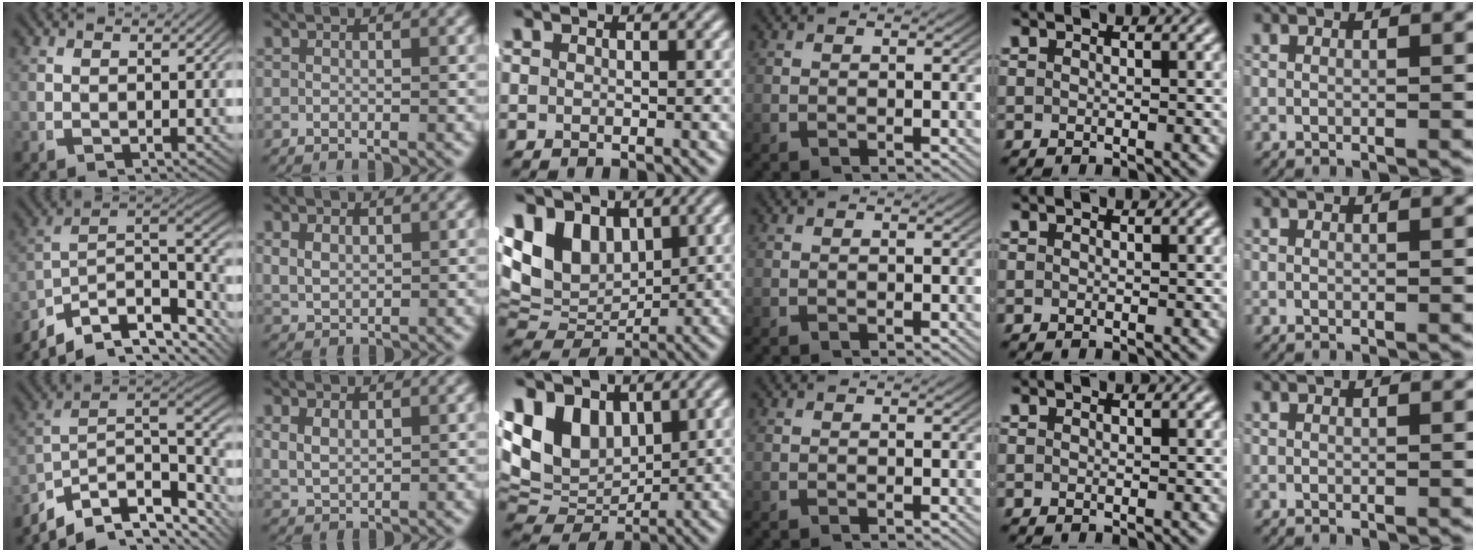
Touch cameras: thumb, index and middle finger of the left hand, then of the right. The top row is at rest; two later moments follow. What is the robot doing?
{"motion": "lift_and_place", "object": "coat"}